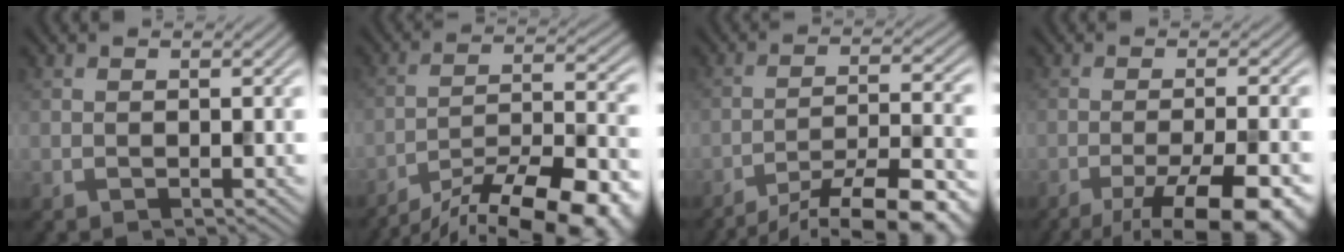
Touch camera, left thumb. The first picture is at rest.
{"total": 18.0, "force": [-14.7, 4.3, 9.4], "torque": [-0.124, -0.009, -0.214]}
{"total": 13.7, "force": [-10.9, 2.5, 7.9], "torque": [-0.128, -0.007, -0.158]}
{"total": 11.8, "force": [-7.2, 2.8, 8.9], "torque": [-0.130, -0.012, -0.090]}